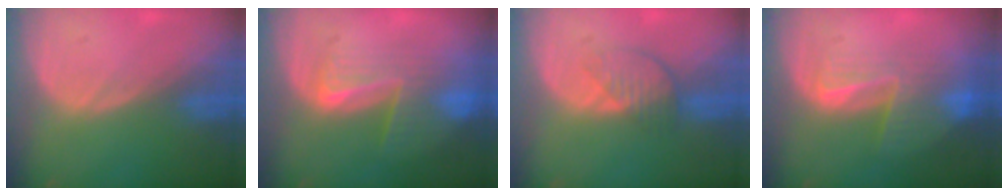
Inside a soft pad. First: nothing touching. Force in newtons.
{"total": 7.4, "press": 7.1, "slide": 2.2}
{"total": 4.0, "press": 3.7, "slide": 1.6}
{"total": 8.1, "press": 7.0, "slide": 4.0}